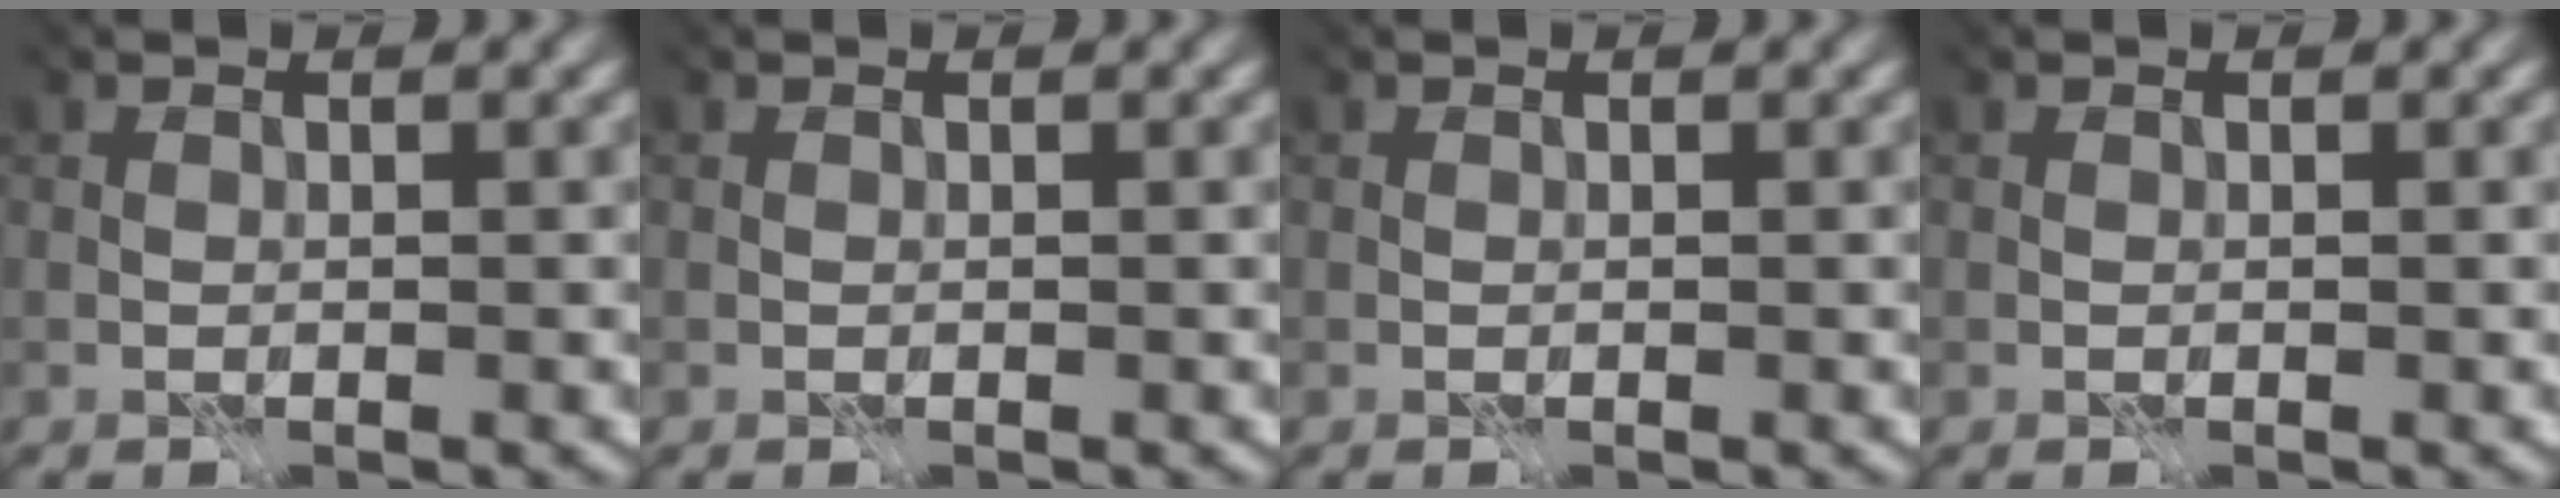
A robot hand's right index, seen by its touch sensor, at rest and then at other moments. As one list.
[{"total": 0.0}, {"total": 0.0}, {"total": 0.0}]